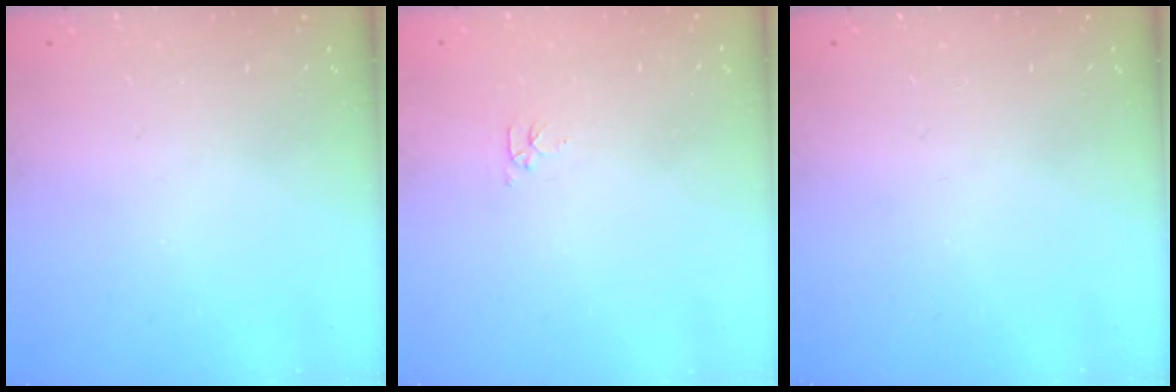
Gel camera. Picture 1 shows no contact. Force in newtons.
{"total": 2.8, "press": 2.7, "slide": 0.4}
{"total": 0.0}